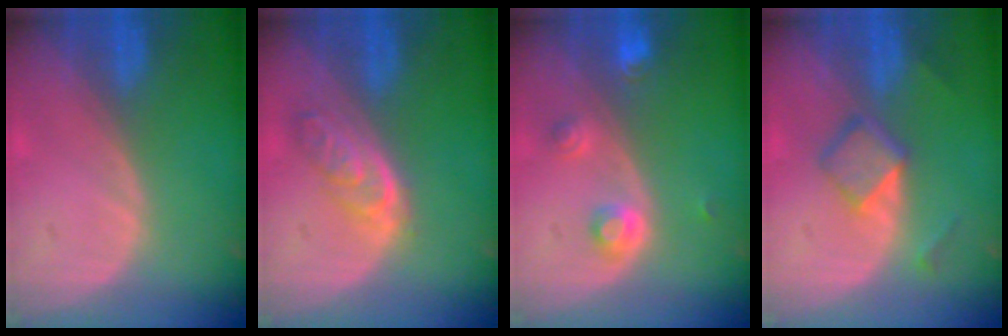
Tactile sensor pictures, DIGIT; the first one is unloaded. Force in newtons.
{"total": 4.6, "press": 4.4, "slide": 1.1}
{"total": 3.3, "press": 3.2, "slide": 1.0}
{"total": 4.8, "press": 4.5, "slide": 1.4}